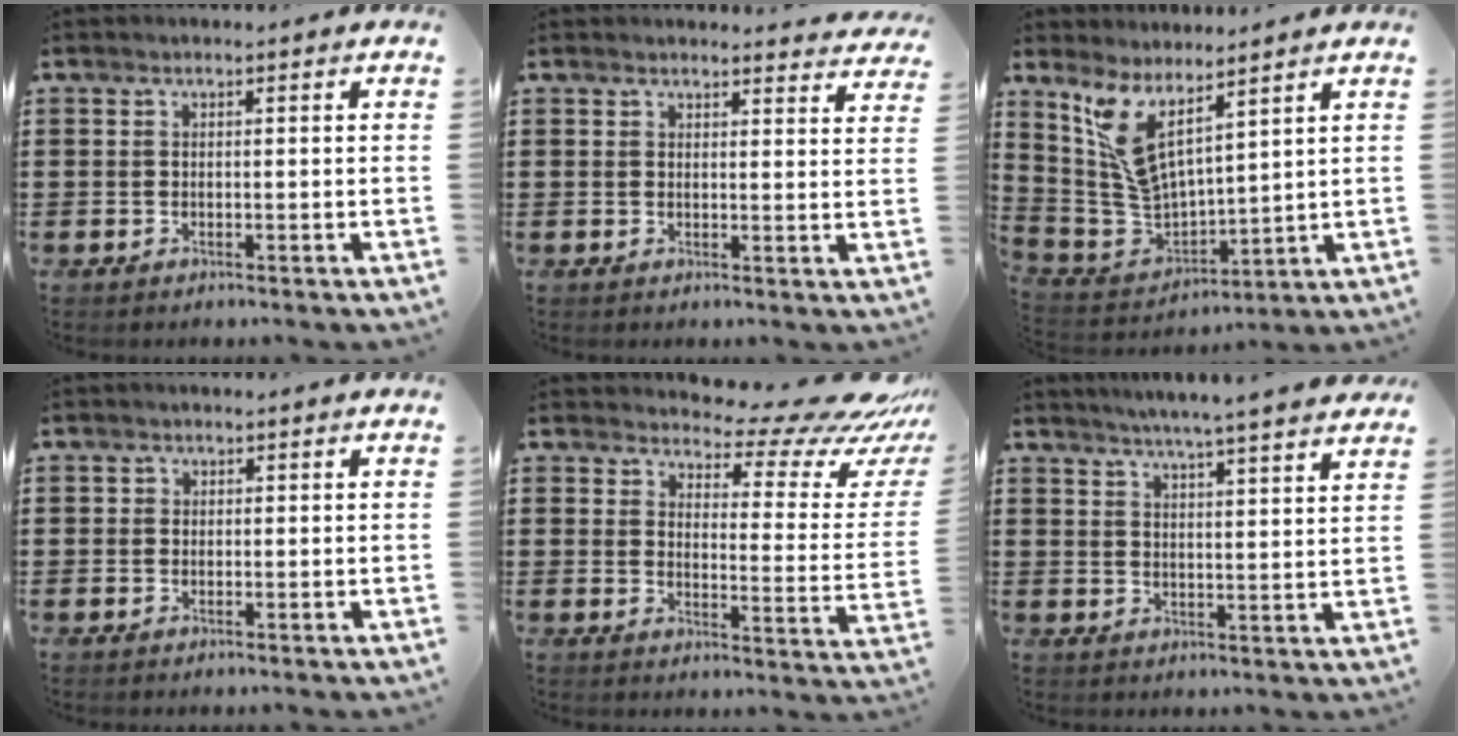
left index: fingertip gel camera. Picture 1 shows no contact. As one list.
[{"total": 2.4, "force": [2.4, 0.0, 0.0], "torque": [0.000, -0.013, 0.044]}, {"total": 8.5, "force": [5.2, 2.6, 6.2], "torque": [-0.165, -0.047, 0.090]}, {"total": 0.7, "force": [0.0, 0.7, -0.1], "torque": [-0.001, 0.005, 0.000]}, {"total": 9.5, "force": [8.3, 1.8, 4.2], "torque": [-0.070, -0.066, 0.138]}, {"total": 4.2, "force": [4.0, -0.8, 1.0], "torque": [-0.036, -0.022, 0.068]}]